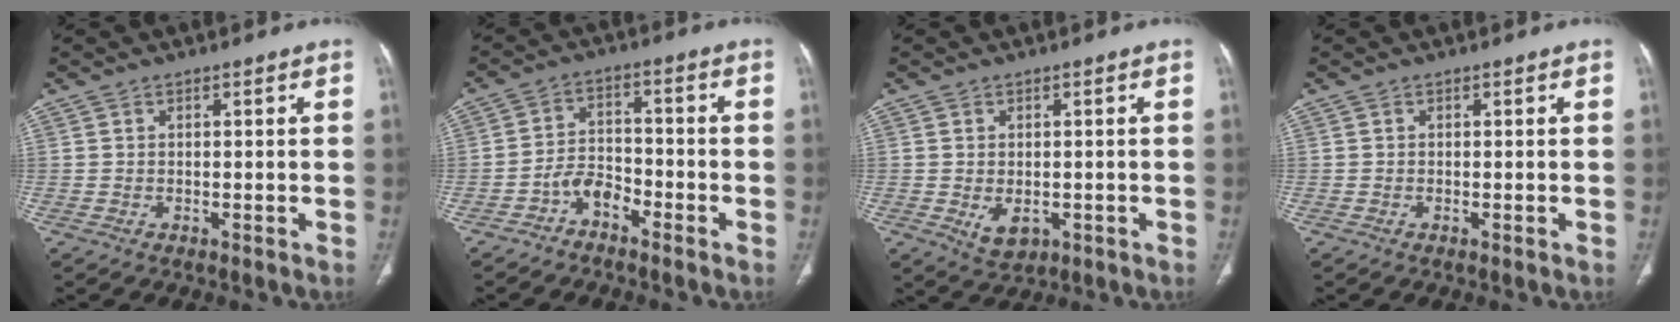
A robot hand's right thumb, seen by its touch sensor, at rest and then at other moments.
{"total": 4.8, "force": [-3.3, 2.5, 2.4], "torque": [-0.035, 0.033, -0.068]}
{"total": 4.1, "force": [-0.9, 2.8, 2.9], "torque": [-0.040, -0.004, 0.000]}
{"total": 0.0}